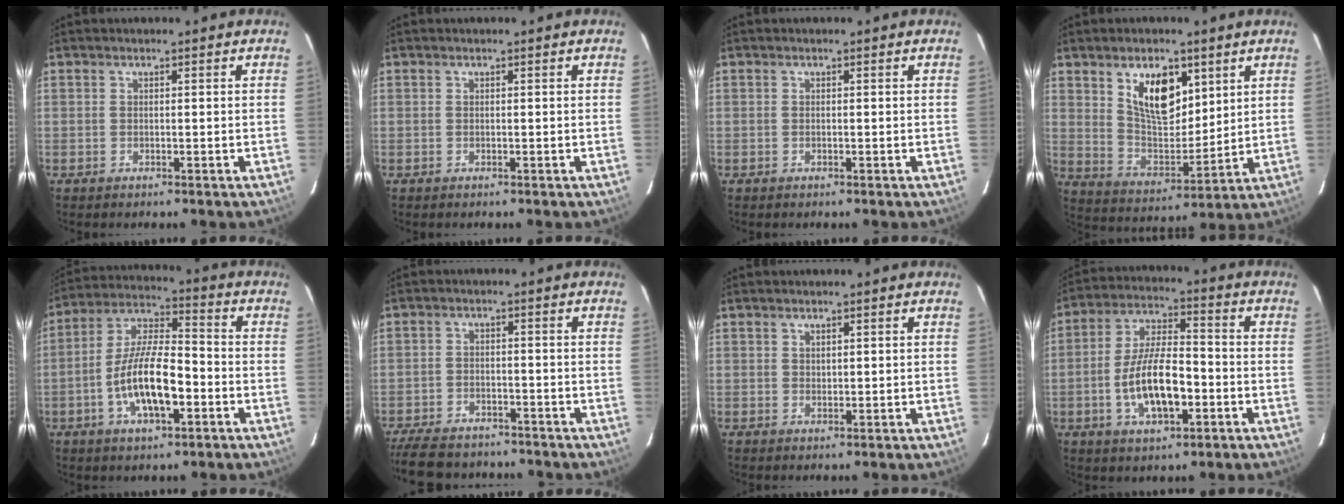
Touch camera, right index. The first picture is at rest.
{"total": 0.0}
{"total": 0.0}
{"total": 12.0, "force": [5.8, 6.1, 8.5], "torque": [-0.140, -0.002, 0.118]}
{"total": 13.4, "force": [-4.3, 4.6, 11.9], "torque": [-0.238, 0.003, -0.078]}
{"total": 12.9, "force": [-10.7, 5.1, 5.1], "torque": [-0.132, -0.011, -0.170]}
{"total": 1.1, "force": [0.8, 0.6, 0.3], "torque": [-0.002, 0.002, 0.014]}
{"total": 12.6, "force": [-3.6, 5.0, 11.0], "torque": [-0.218, 0.004, -0.058]}